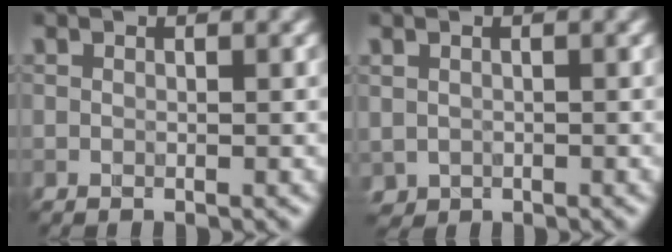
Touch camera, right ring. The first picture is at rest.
{"total": 1.0, "force": [0.0, 1.0, 0.1], "torque": [0.005, -0.006, -0.002]}